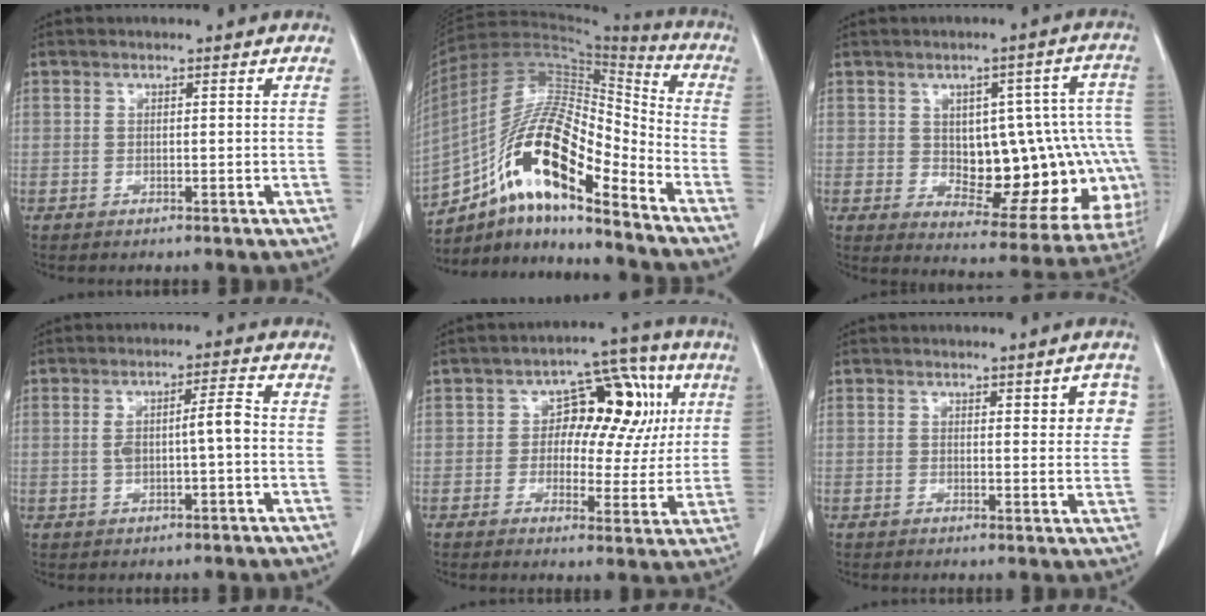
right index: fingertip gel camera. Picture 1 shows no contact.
{"total": 18.2, "force": [-10.6, 4.3, 14.1], "torque": [-0.262, 0.024, -0.182]}
{"total": 18.7, "force": [-0.8, 8.5, 16.6], "torque": [-0.154, 0.040, 0.021]}
{"total": 4.8, "force": [-0.1, 0.7, 4.7], "torque": [-0.083, 0.018, 0.006]}
{"total": 11.3, "force": [2.3, 7.0, 8.5], "torque": [-0.089, 0.041, 0.030]}
{"total": 4.1, "force": [1.6, 1.3, 3.6], "torque": [-0.035, 0.000, 0.017]}